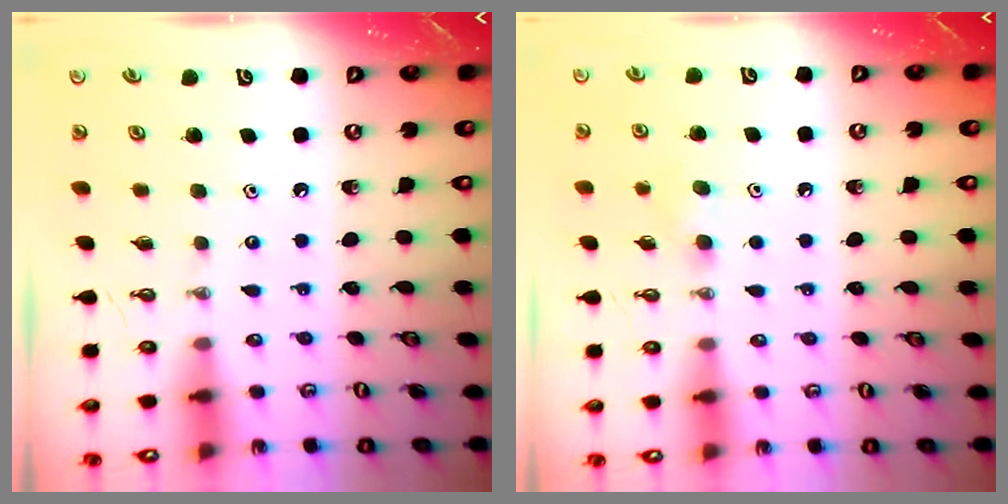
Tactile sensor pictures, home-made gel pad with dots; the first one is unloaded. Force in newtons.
{"total": 5.3, "press": 4.4, "slide": 2.9}